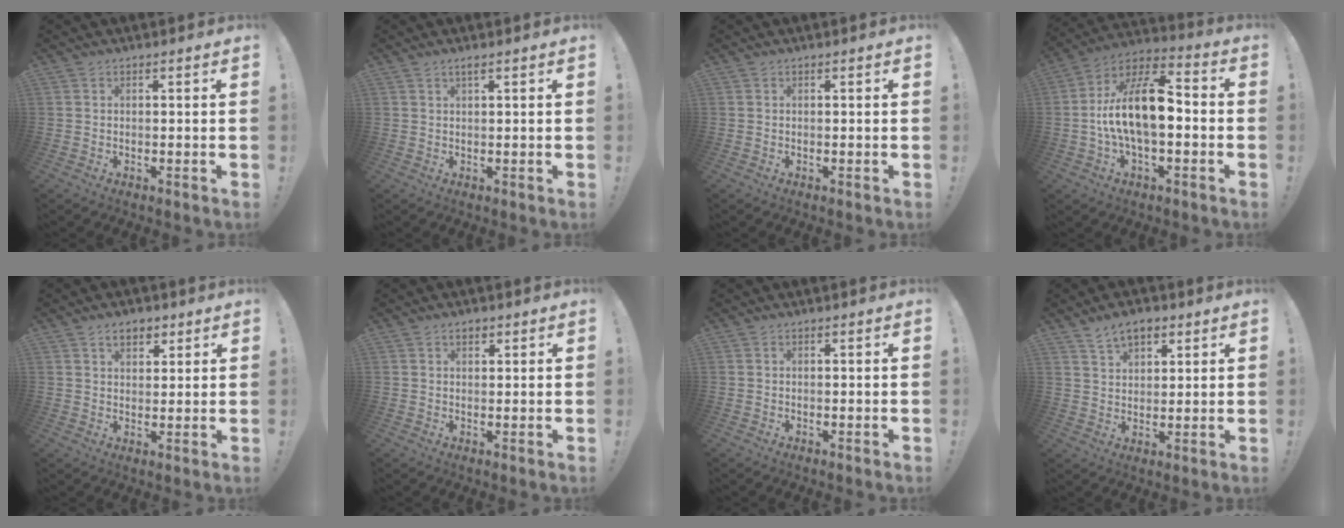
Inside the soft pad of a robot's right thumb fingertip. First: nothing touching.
{"total": 1.3, "force": [0.9, 0.0, 1.0], "torque": [-0.028, 0.004, 0.017]}
{"total": 0.0}
{"total": 16.9, "force": [-1.1, 7.8, 15.0], "torque": [-0.265, 0.009, -0.016]}
{"total": 5.0, "force": [2.8, 3.3, 2.6], "torque": [-0.037, -0.001, 0.049]}
{"total": 2.0, "force": [1.2, 1.1, 1.1], "torque": [-0.015, 0.000, 0.020]}
{"total": 0.0}
{"total": 7.2, "force": [4.6, 4.2, 3.6], "torque": [-0.058, -0.013, 0.085]}